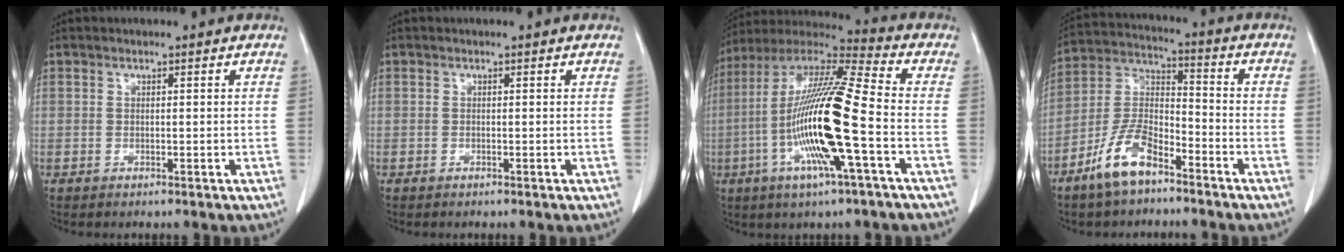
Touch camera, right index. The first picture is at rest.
{"total": 0.0}
{"total": 18.8, "force": [-4.4, 0.8, 18.3], "torque": [-0.366, -0.007, -0.091]}
{"total": 10.2, "force": [-6.8, 3.8, 6.6], "torque": [-0.147, 0.003, -0.137]}